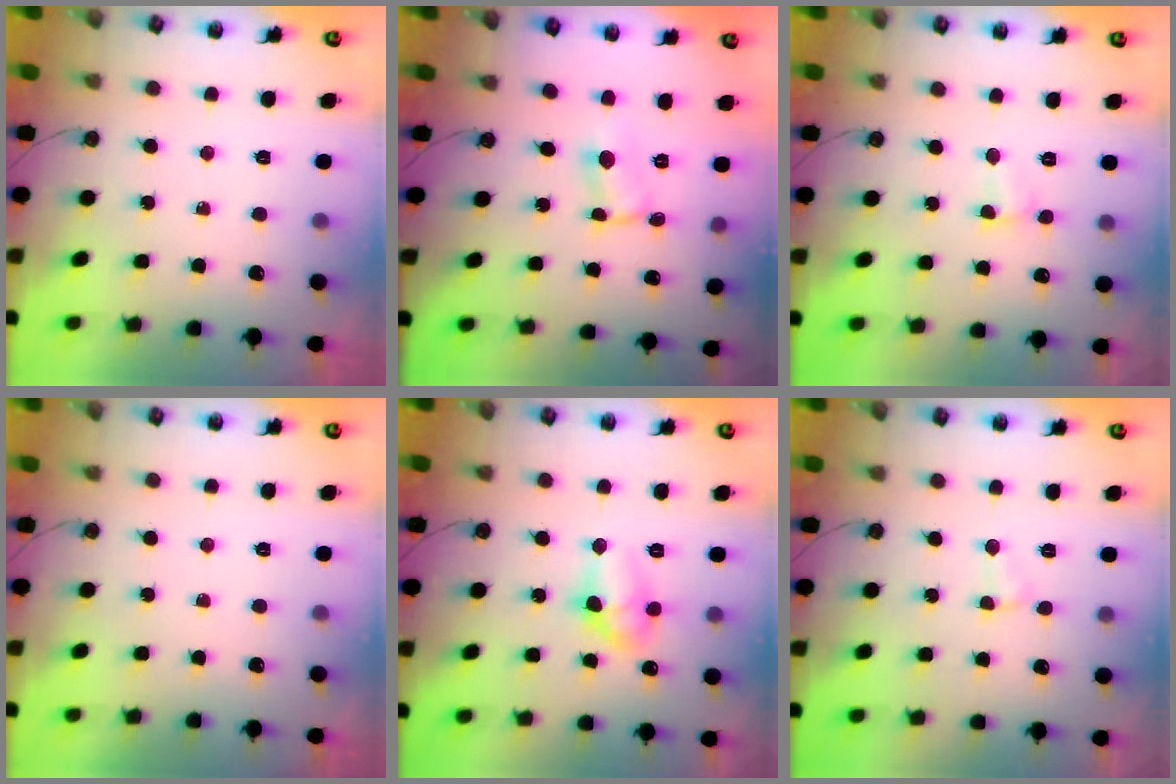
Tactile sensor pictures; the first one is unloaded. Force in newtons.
{"total": 0.8, "press": 0.6, "slide": 0.5}
{"total": 1.8, "press": 1.7, "slide": 0.5}
{"total": 0.0}
{"total": 9.8, "press": 9.8, "slide": 0.7}
{"total": 4.2, "press": 2.3, "slide": 3.5}